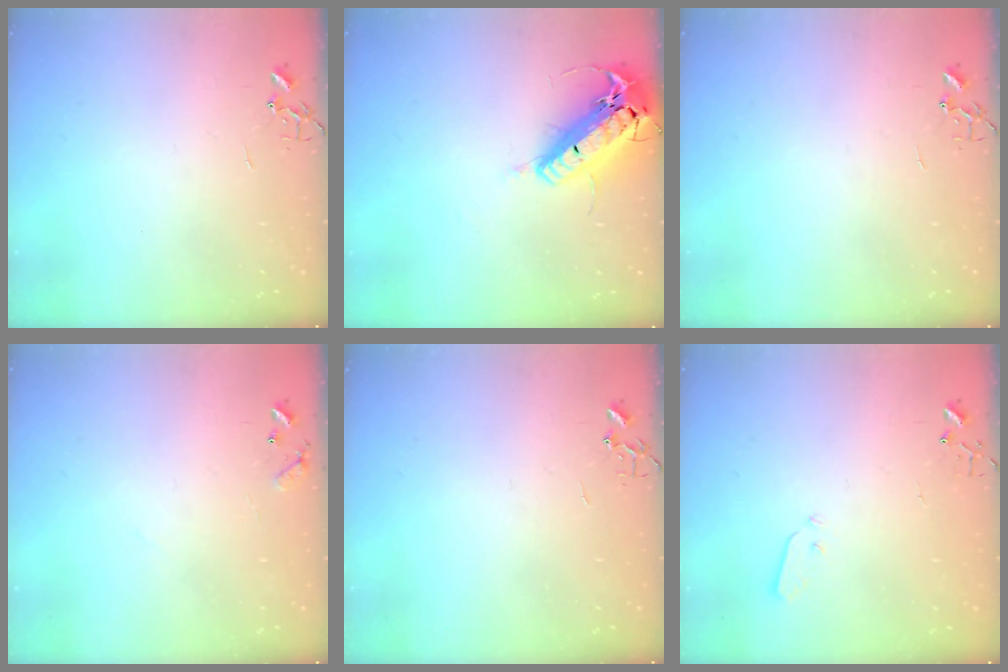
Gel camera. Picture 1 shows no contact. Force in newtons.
{"total": 22.0, "press": 21.5, "slide": 4.5}
{"total": 0.0}
{"total": 7.2, "press": 7.2, "slide": 0.5}
{"total": 0.0}
{"total": 3.6, "press": 3.6, "slide": 0.2}